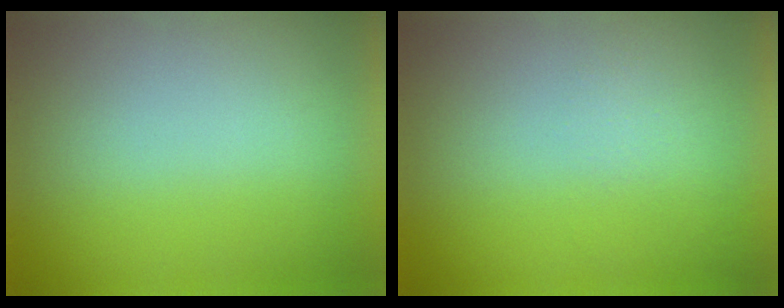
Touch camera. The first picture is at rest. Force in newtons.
{"total": 1.2}